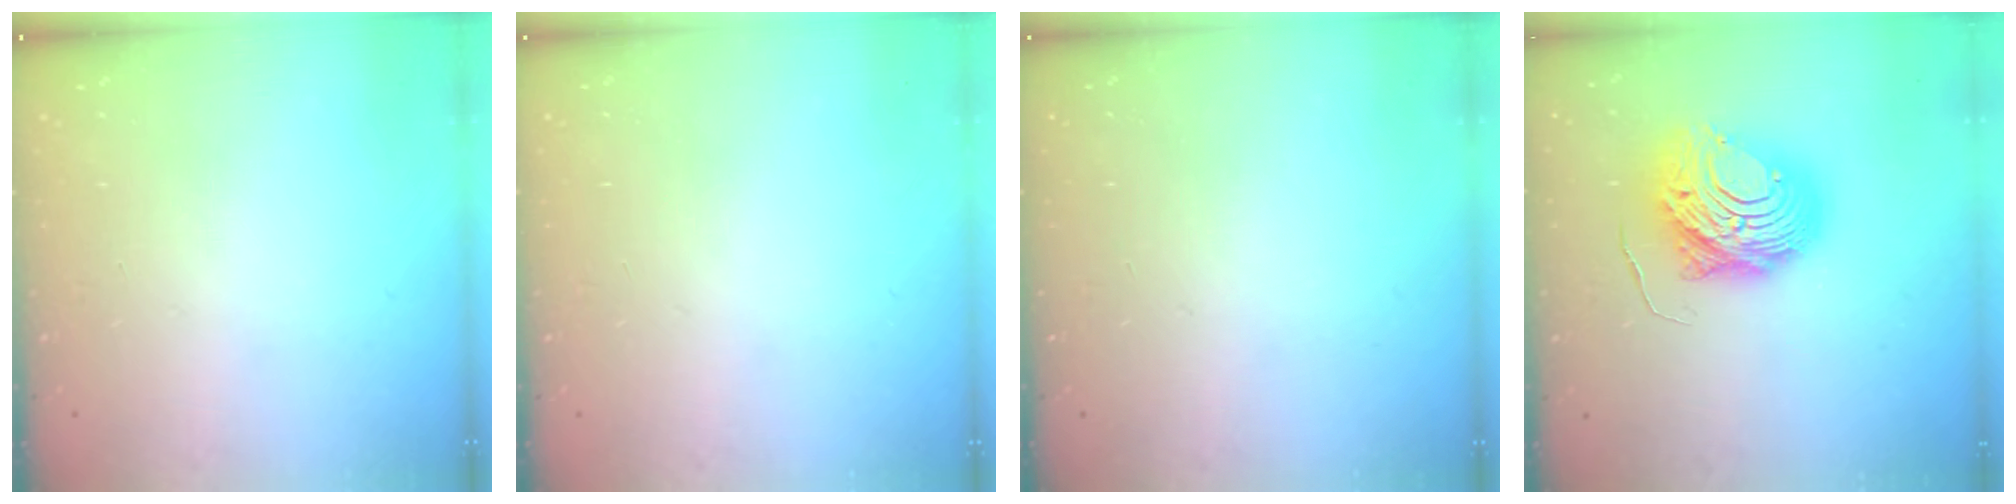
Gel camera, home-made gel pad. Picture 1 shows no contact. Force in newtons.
{"total": 0.0}
{"total": 0.0}
{"total": 12.6, "press": 12.6, "slide": 1.3}